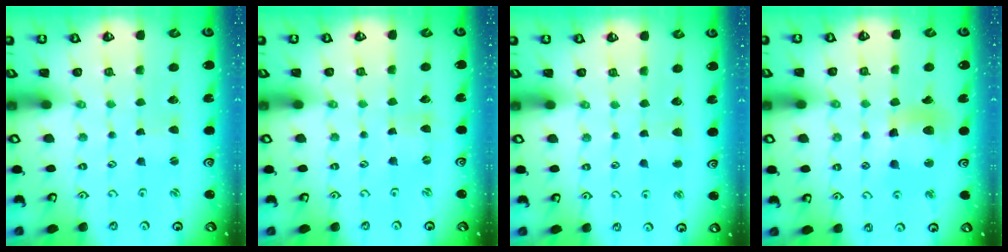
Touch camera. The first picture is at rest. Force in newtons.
{"total": 0.0}
{"total": 2.8, "press": 2.8, "slide": 0.4}
{"total": 12.1, "press": 11.8, "slide": 2.4}